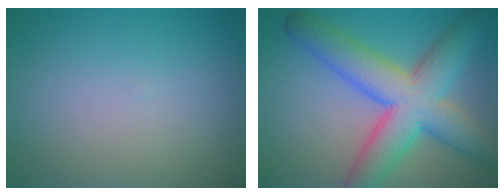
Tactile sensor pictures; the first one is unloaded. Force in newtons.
{"total": 9.5, "press": 9.5, "slide": 0.2}